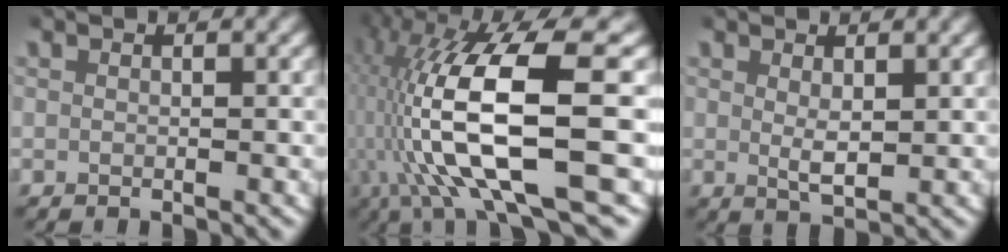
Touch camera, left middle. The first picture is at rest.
{"total": 13.3, "force": [-0.6, 5.2, 12.2], "torque": [-0.219, -0.012, 0.004]}
{"total": 1.9, "force": [0.7, 0.7, 1.7], "torque": [-0.032, -0.010, 0.018]}